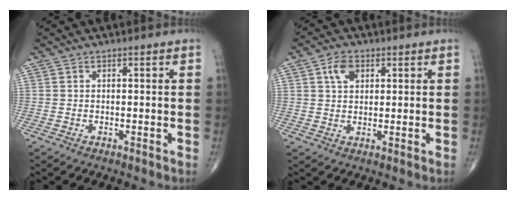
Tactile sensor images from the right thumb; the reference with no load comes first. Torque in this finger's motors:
{"motor_torque": [-0.31, 0.56, 0.03, 0.00, 0.03]}